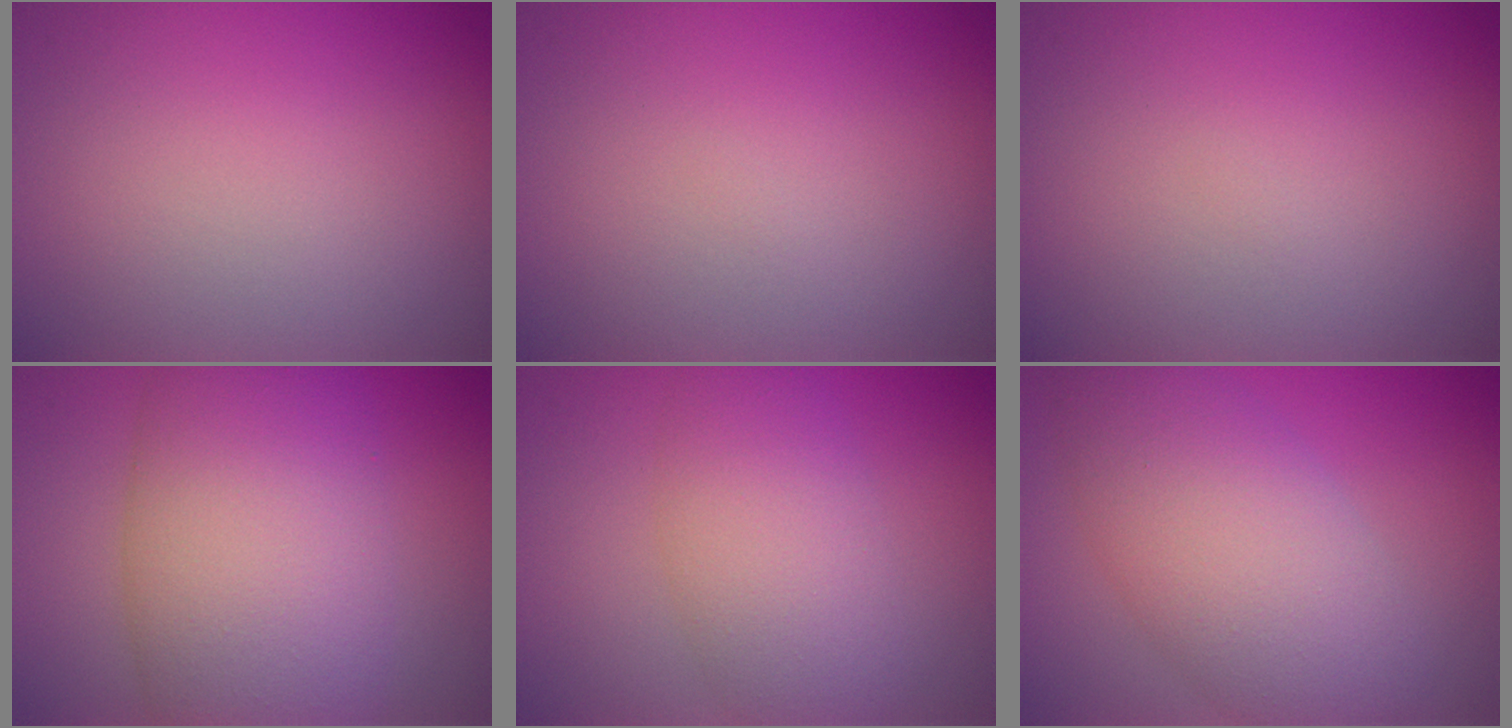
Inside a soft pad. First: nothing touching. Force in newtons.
{"total": 0.0}
{"total": 0.0}
{"total": 11.5, "press": 11.5, "slide": 0.4}
{"total": 5.2, "press": 5.2, "slide": 0.1}
{"total": 7.8, "press": 7.8, "slide": 0.6}